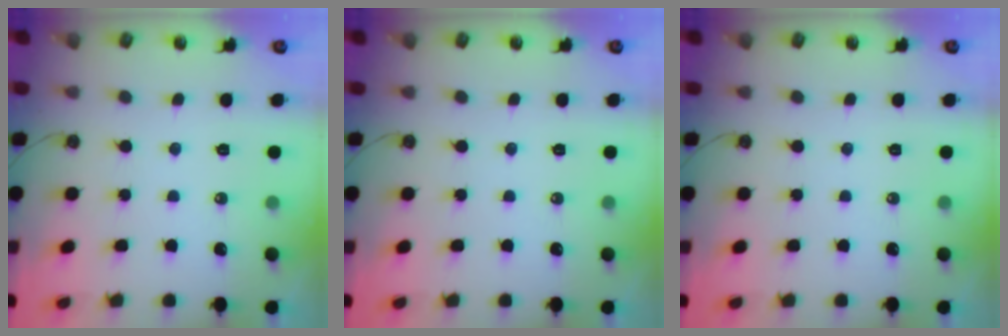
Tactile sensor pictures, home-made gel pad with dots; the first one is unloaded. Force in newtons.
{"total": 0.0}
{"total": 0.0}